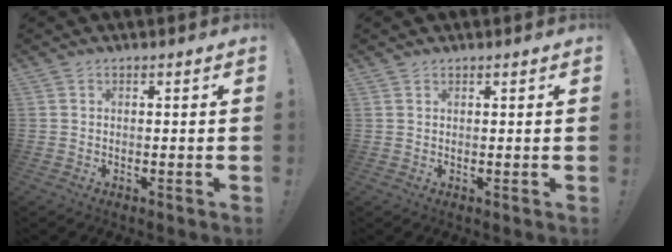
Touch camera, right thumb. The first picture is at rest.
{"total": 0.6, "force": [0.4, 0.5, -0.1], "torque": [0.005, -0.001, 0.008]}